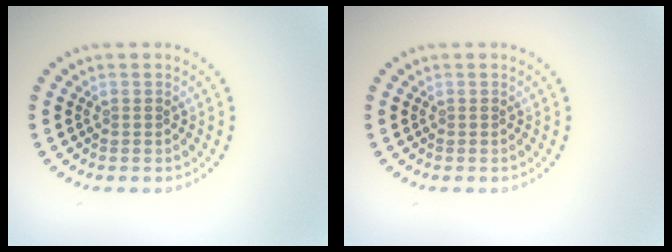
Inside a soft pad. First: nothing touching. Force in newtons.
{"total": 0.0}